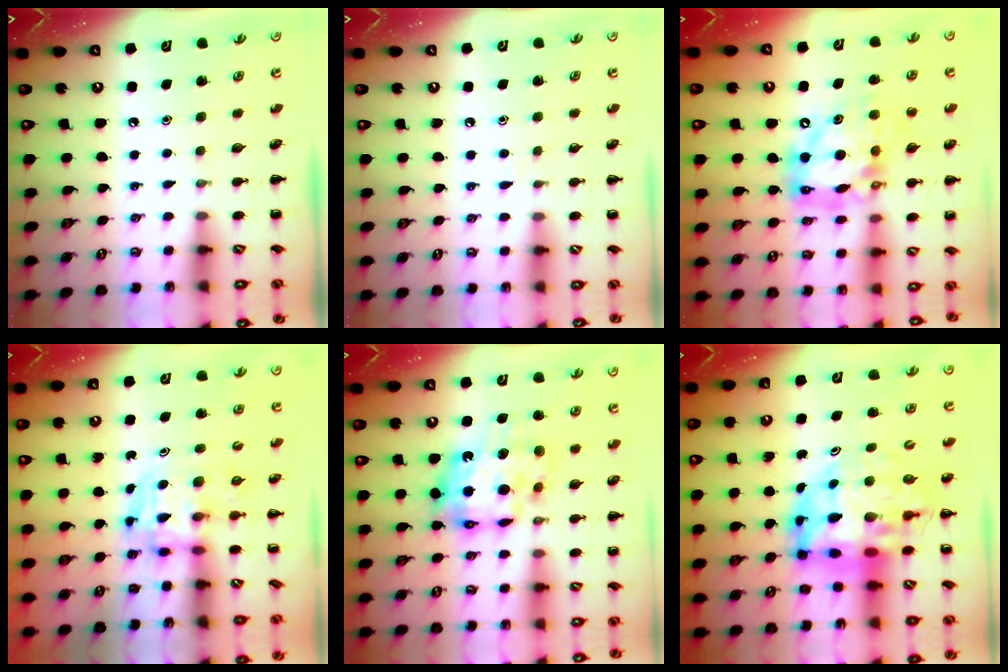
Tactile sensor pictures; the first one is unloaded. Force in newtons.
{"total": 2.8, "press": 2.6, "slide": 1.0}
{"total": 16.2, "press": 15.6, "slide": 4.3}
{"total": 3.7, "press": 3.7, "slide": 0.6}
{"total": 15.0, "press": 14.9, "slide": 1.5}
{"total": 16.6, "press": 15.8, "slide": 5.1}